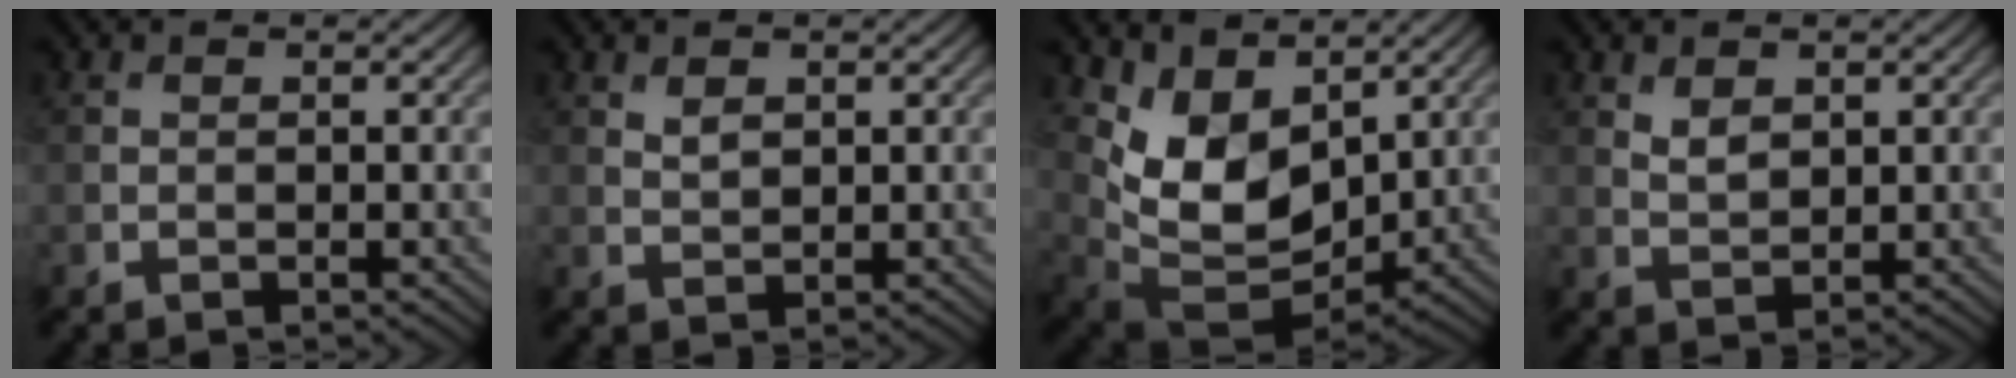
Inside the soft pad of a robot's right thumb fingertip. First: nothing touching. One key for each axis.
{"total": 1.5, "fx": 0.8, "fy": 0.8, "fz": 0.9, "tx": -0.021, "ty": -0.003, "tz": 0.020}
{"total": 9.5, "fx": 4.3, "fy": 5.7, "fz": 6.3, "tx": -0.146, "ty": -0.015, "tz": 0.082}
{"total": 2.1, "fx": 1.2, "fy": 1.2, "fz": 1.3, "tx": -0.032, "ty": -0.004, "tz": 0.027}